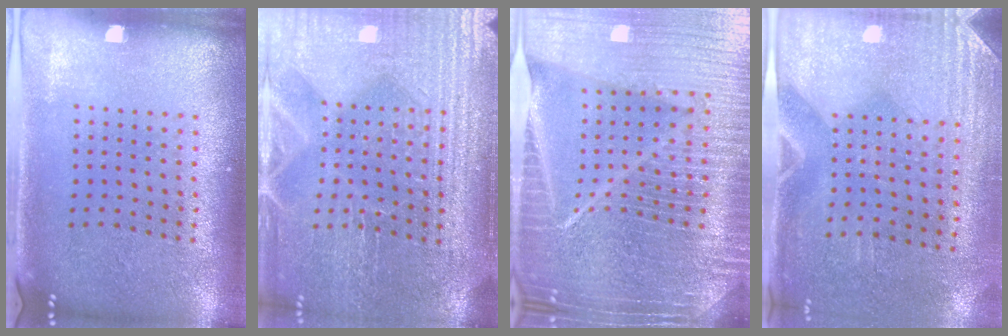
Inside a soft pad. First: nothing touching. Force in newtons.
{"total": 4.2, "press": 3.9, "slide": 1.4}
{"total": 7.0, "press": 6.0, "slide": 3.7}
{"total": 2.9, "press": 2.5, "slide": 1.4}